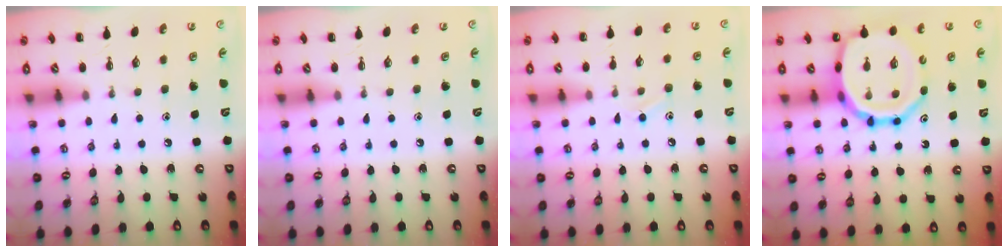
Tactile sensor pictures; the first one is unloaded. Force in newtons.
{"total": 0.0}
{"total": 6.8, "press": 6.5, "slide": 2.0}
{"total": 20.5, "press": 20.2, "slide": 3.3}